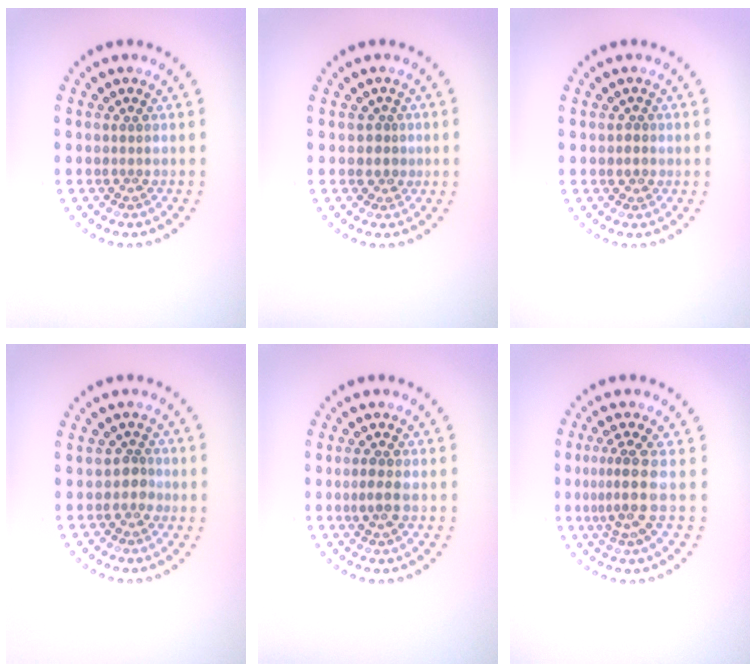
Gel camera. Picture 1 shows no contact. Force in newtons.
{"total": 1.1, "press": 0.9, "slide": 0.7}
{"total": 0.6, "press": 0.4, "slide": 0.3}
{"total": 1.4, "press": 1.1, "slide": 0.9}
{"total": 1.7, "press": 1.6, "slide": 0.5}
{"total": 3.0, "press": 2.1, "slide": 2.1}